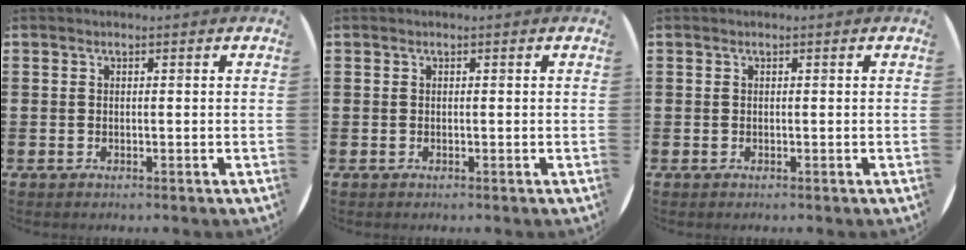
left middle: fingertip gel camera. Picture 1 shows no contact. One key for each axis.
{"total": 0.0}
{"total": 0.0}